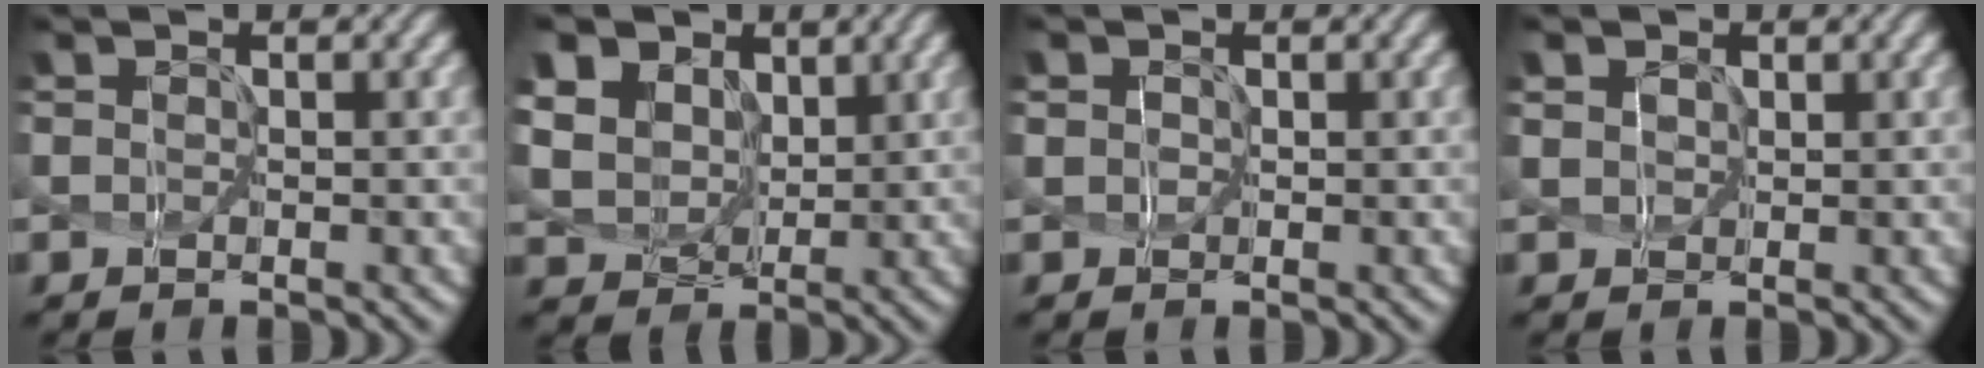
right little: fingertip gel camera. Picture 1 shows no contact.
{"total": 12.9, "force": [6.5, 9.5, 5.9], "torque": [-0.180, 0.031, 0.129]}
{"total": 1.8, "force": [0.8, 1.4, 0.9], "torque": [0.002, 0.019, -0.012]}
{"total": 3.6, "force": [1.8, 2.6, 1.7], "torque": [-0.030, 0.022, 0.009]}